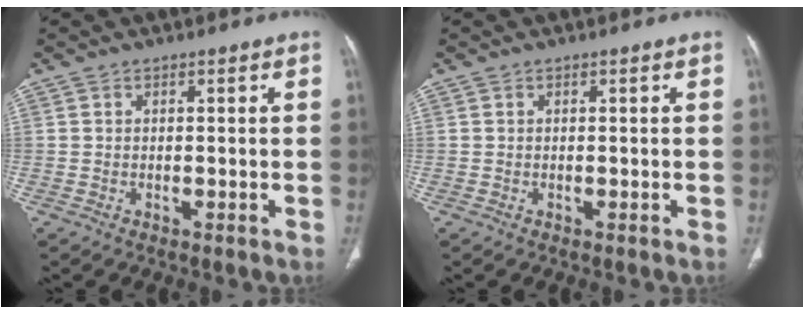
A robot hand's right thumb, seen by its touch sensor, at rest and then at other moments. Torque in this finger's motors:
{"motor_torque": [0.00, 0.00, 0.01, -0.01, 0.06]}